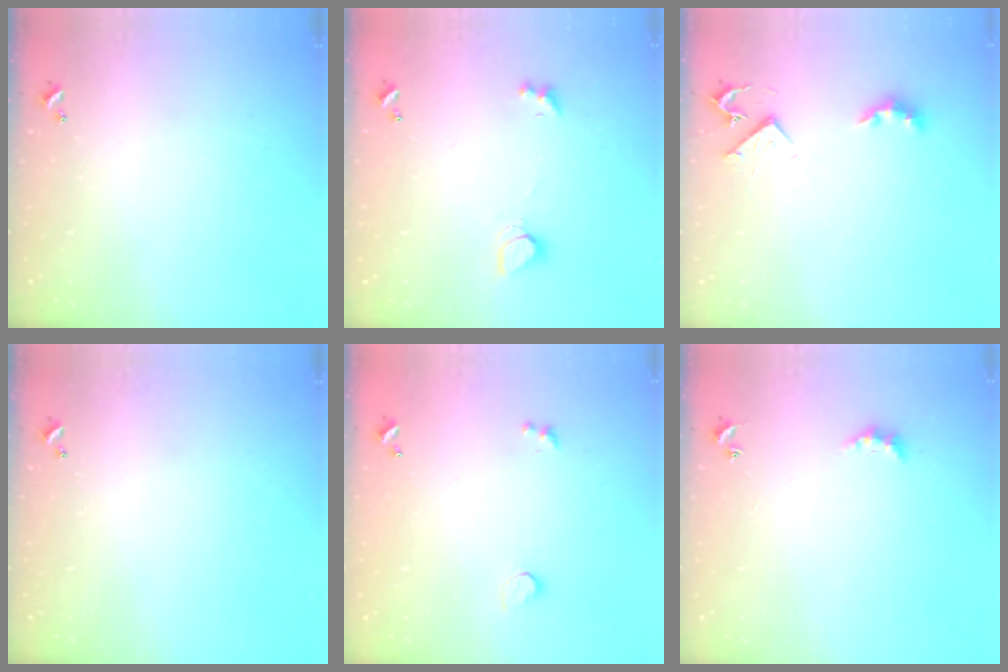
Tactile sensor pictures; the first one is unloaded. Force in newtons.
{"total": 2.0, "press": 1.9, "slide": 0.5}
{"total": 4.1, "press": 4.0, "slide": 0.5}
{"total": 0.0}
{"total": 1.0, "press": 0.7, "slide": 0.7}
{"total": 2.4, "press": 2.4, "slide": 0.6}